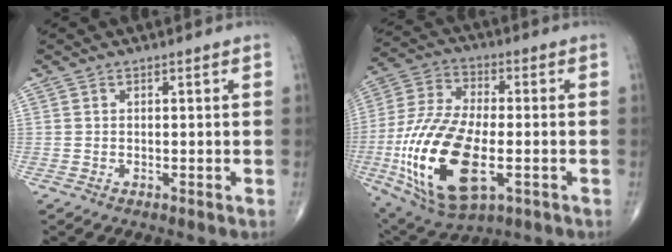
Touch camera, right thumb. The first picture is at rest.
{"total": 22.6, "force": [-5.4, 10.6, 19.2], "torque": [-0.401, 0.001, -0.085]}